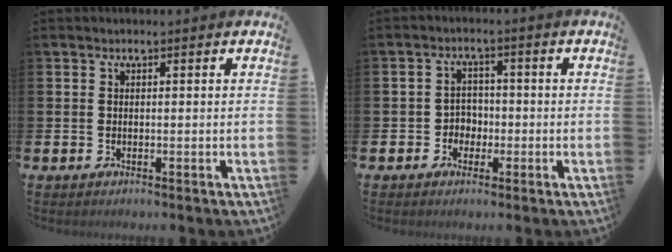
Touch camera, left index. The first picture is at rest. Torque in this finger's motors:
{"motor_torque": [0.03, -0.09, 0.02, 0.00]}